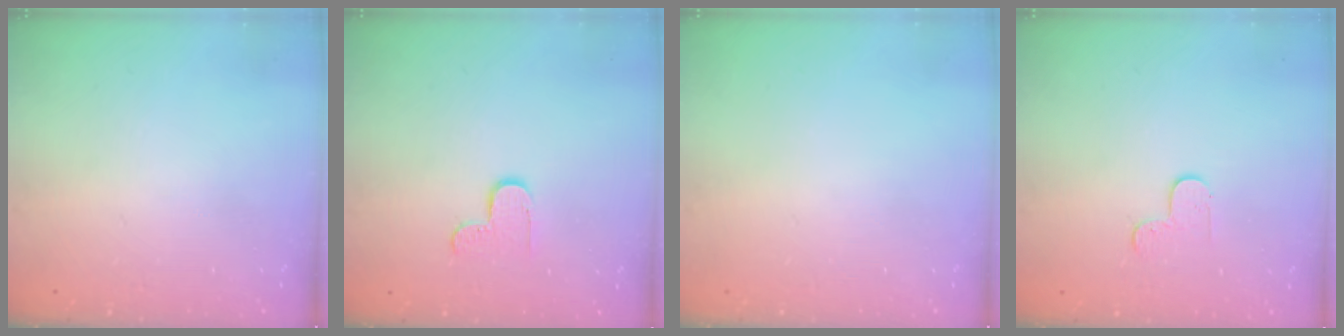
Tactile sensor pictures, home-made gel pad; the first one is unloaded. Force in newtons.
{"total": 4.7, "press": 4.6, "slide": 0.4}
{"total": 0.0}
{"total": 3.6, "press": 3.6, "slide": 0.4}